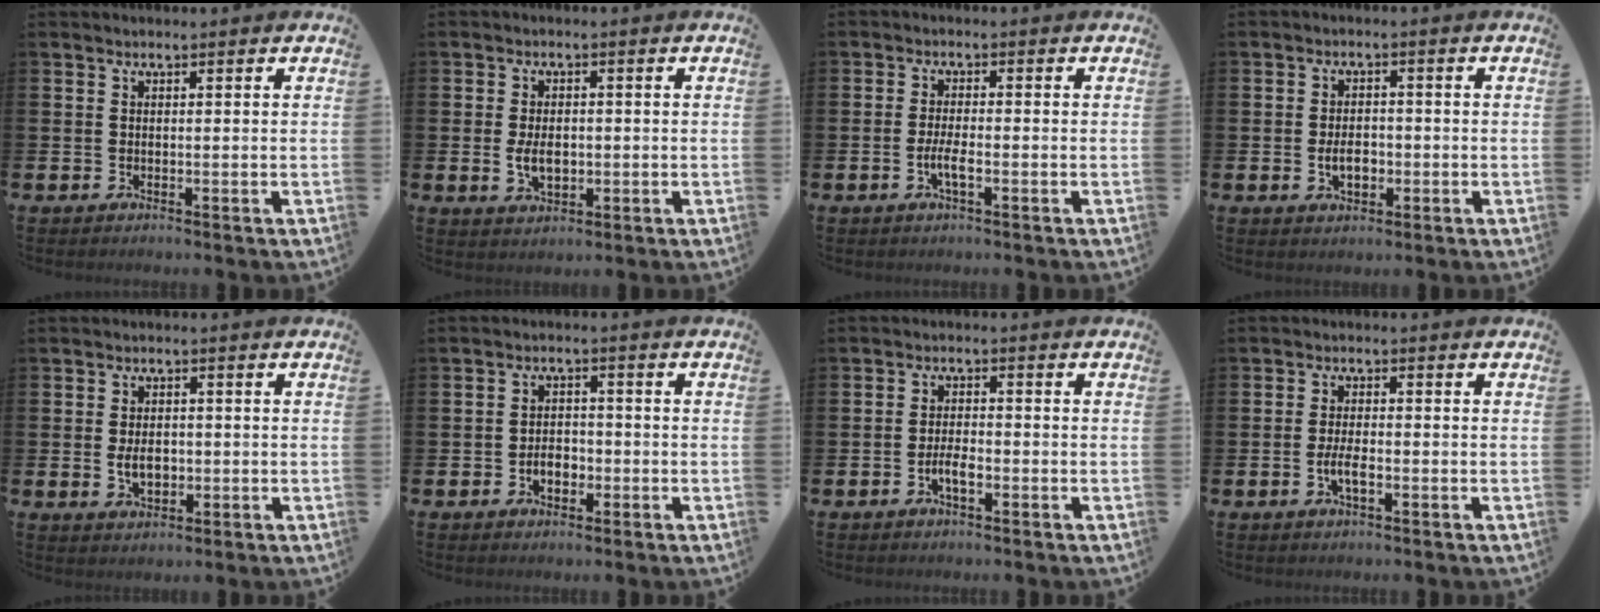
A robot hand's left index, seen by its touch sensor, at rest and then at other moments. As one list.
[{"total": 3.6, "force": [-0.2, 2.3, 2.8], "torque": [-0.045, 0.002, -0.007]}, {"total": 2.6, "force": [-0.9, 0.6, 2.4], "torque": [-0.054, 0.002, -0.019]}, {"total": 3.3, "force": [-0.8, 2.0, 2.5], "torque": [-0.028, -0.005, -0.019]}, {"total": 3.3, "force": [-0.3, 2.2, 2.4], "torque": [-0.029, -0.002, -0.011]}, {"total": 3.0, "force": [-1.1, 2.0, 1.9], "torque": [-0.028, -0.001, -0.026]}, {"total": 2.7, "force": [-1.1, 1.1, 2.2], "torque": [-0.040, 0.004, -0.021]}, {"total": 2.8, "force": [-0.9, 1.0, 2.4], "torque": [-0.041, 0.003, -0.018]}]